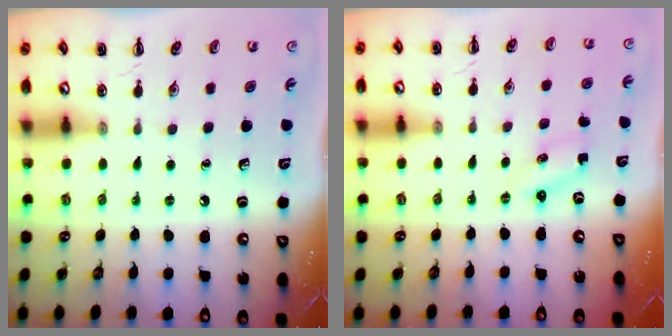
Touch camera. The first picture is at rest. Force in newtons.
{"total": 1.6, "press": 1.5, "slide": 0.4}